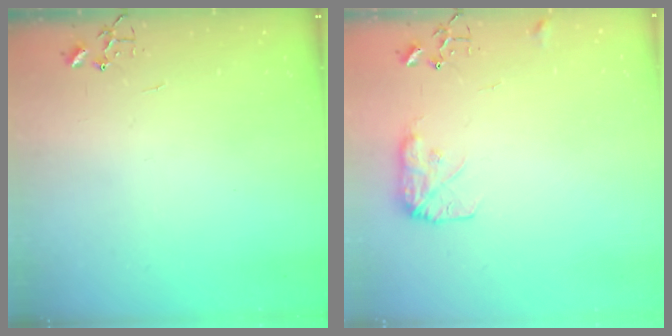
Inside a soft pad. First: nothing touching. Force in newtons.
{"total": 9.2, "press": 9.2, "slide": 0.3}